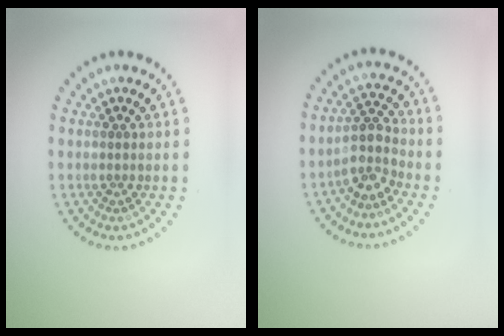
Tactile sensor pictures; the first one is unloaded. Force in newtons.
{"total": 2.9, "press": 2.4, "slide": 1.7}